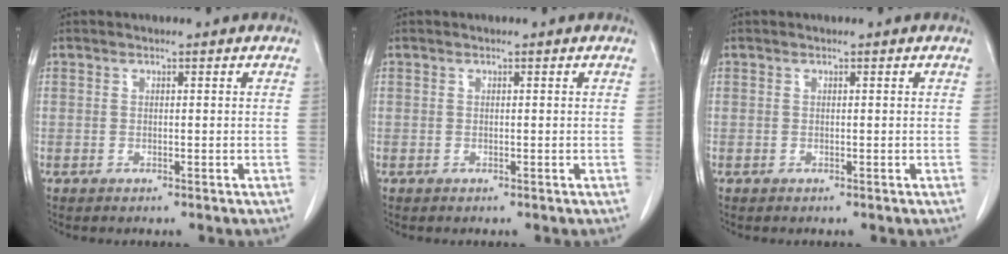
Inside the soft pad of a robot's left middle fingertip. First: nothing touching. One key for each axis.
{"total": 0.0}
{"total": 0.0}